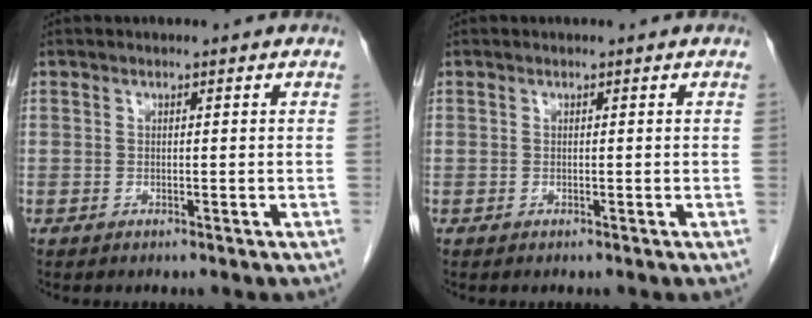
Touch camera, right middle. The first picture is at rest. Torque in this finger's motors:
{"motor_torque": [-0.01, -0.01, 0.00, 0.00]}